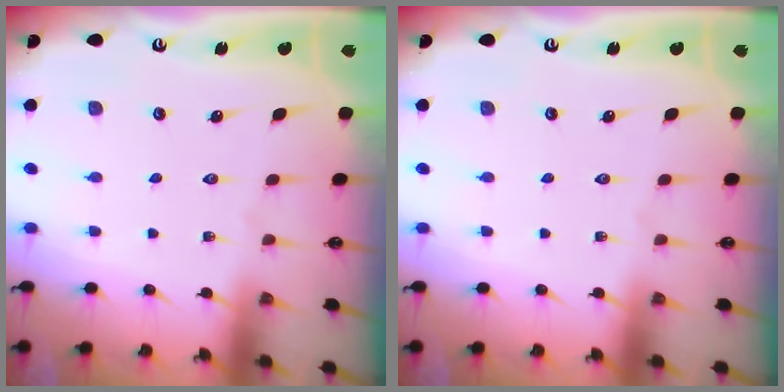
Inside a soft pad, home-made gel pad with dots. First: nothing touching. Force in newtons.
{"total": 0.0}